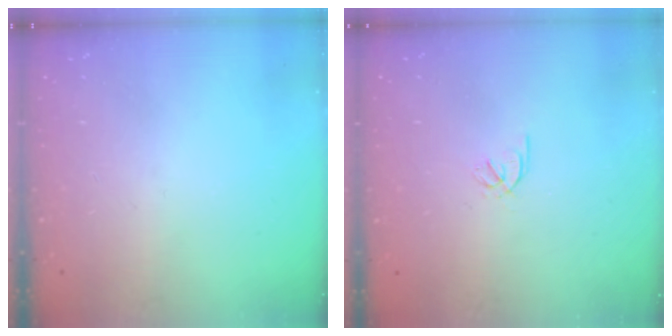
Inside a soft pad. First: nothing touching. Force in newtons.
{"total": 1.7, "press": 1.6, "slide": 0.6}